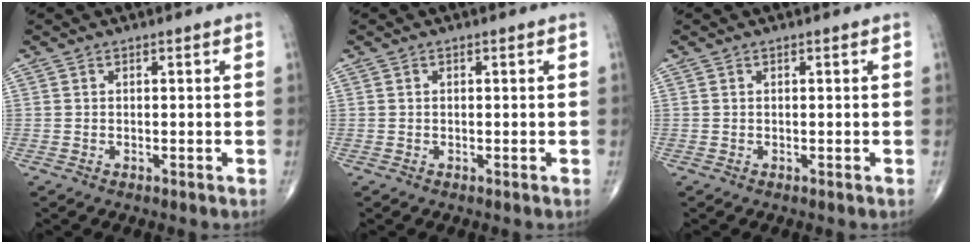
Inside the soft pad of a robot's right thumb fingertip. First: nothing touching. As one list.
[{"total": 0.0}, {"total": 0.0}]